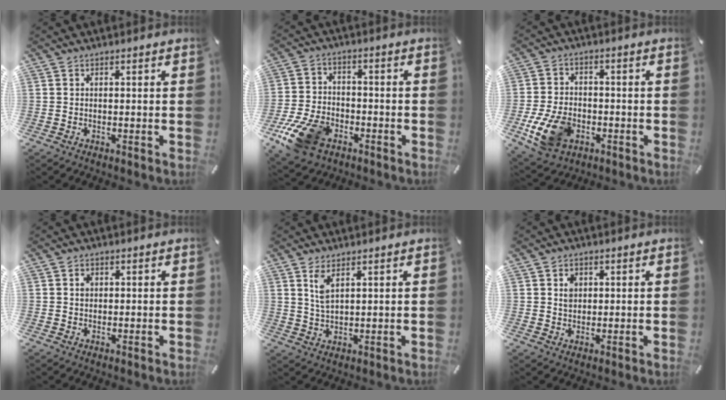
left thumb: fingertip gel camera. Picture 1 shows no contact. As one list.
[{"total": 12.4, "force": [-6.8, 7.9, 6.8], "torque": [-0.139, 0.037, -0.120]}, {"total": 11.4, "force": [-4.0, 7.9, 7.2], "torque": [-0.153, 0.007, -0.069]}, {"total": 1.4, "force": [0.2, 1.2, 0.6], "torque": [-0.005, 0.002, 0.002]}, {"total": 4.5, "force": [2.4, 1.9, 3.3], "torque": [-0.073, 0.001, 0.043]}, {"total": 2.8, "force": [0.8, 2.4, 1.2], "torque": [-0.011, -0.002, 0.011]}]